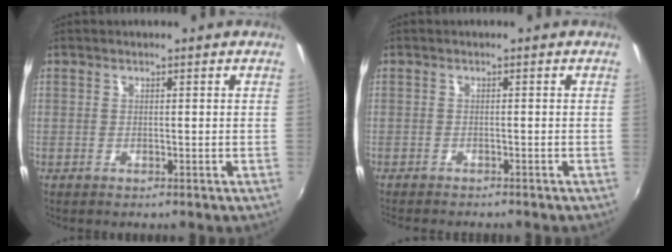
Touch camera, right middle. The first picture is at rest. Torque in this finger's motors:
{"motor_torque": [0.87, -0.95, 0.08, 0.05]}